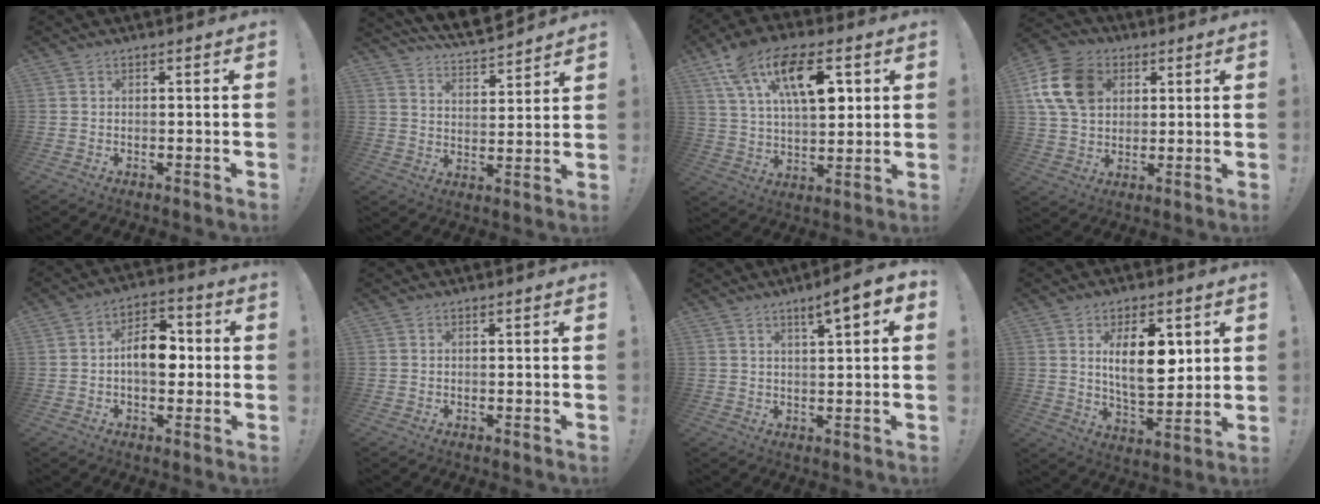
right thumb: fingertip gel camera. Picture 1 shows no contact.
{"total": 8.1, "force": [7.5, 1.6, 2.5], "torque": [-0.053, -0.068, 0.136]}
{"total": 18.9, "force": [8.3, 9.5, 14.1], "torque": [-0.234, -0.021, 0.142]}
{"total": 16.1, "force": [5.1, 12.3, 9.1], "torque": [-0.155, -0.009, 0.104]}
{"total": 11.3, "force": [-0.6, 7.0, 8.8], "torque": [-0.128, 0.015, -0.009]}
{"total": 0.0}
{"total": 6.3, "force": [3.5, 0.8, 5.1], "torque": [-0.072, -0.022, 0.052]}
{"total": 13.5, "force": [3.6, 6.4, 11.3], "torque": [-0.175, -0.011, 0.054]}